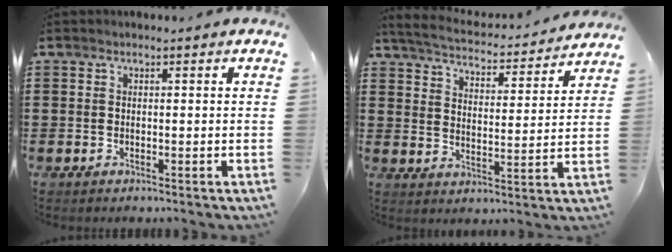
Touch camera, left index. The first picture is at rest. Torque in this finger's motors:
{"motor_torque": [1.07, -1.07, 0.02, 0.04]}